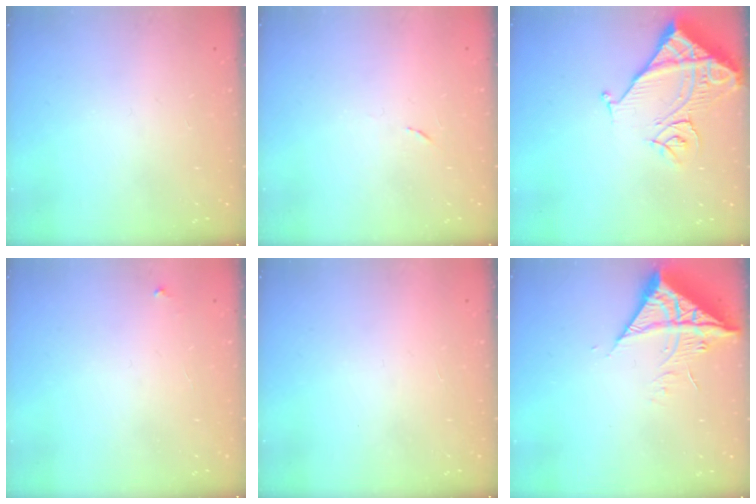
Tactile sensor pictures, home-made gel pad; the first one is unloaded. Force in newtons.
{"total": 3.5, "press": 3.3, "slide": 1.2}
{"total": 12.1, "press": 12.0, "slide": 1.6}
{"total": 2.2, "press": 2.2, "slide": 0.1}
{"total": 1.5, "press": 1.5, "slide": 0.1}
{"total": 10.4, "press": 10.3, "slide": 1.4}